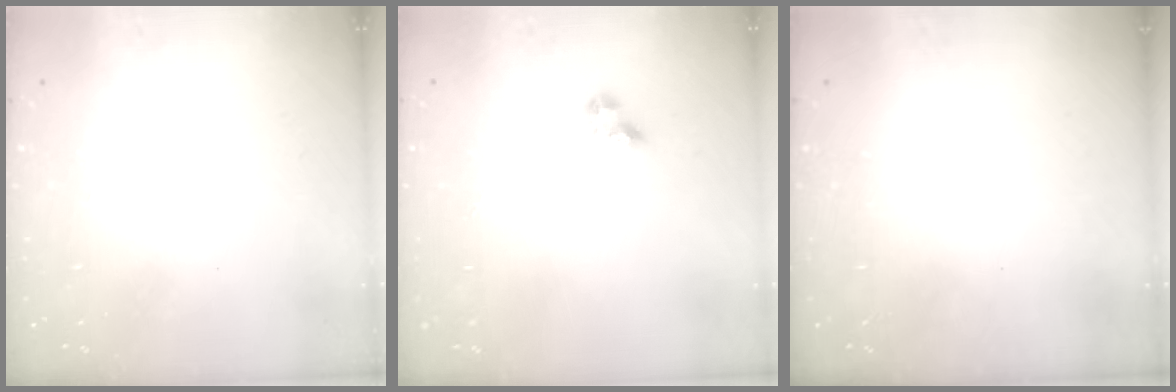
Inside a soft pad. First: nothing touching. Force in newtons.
{"total": 4.1, "press": 4.1, "slide": 0.4}
{"total": 0.0}